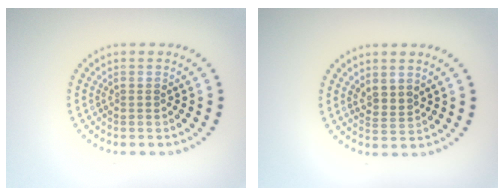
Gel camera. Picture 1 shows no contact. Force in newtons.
{"total": 1.7, "press": 1.3, "slide": 1.1}